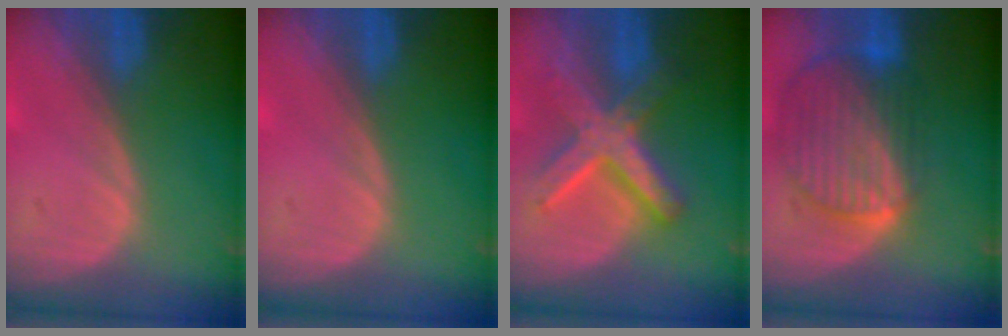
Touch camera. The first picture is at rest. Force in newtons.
{"total": 0.0}
{"total": 9.0, "press": 9.0, "slide": 0.7}
{"total": 10.4, "press": 8.8, "slide": 5.5}